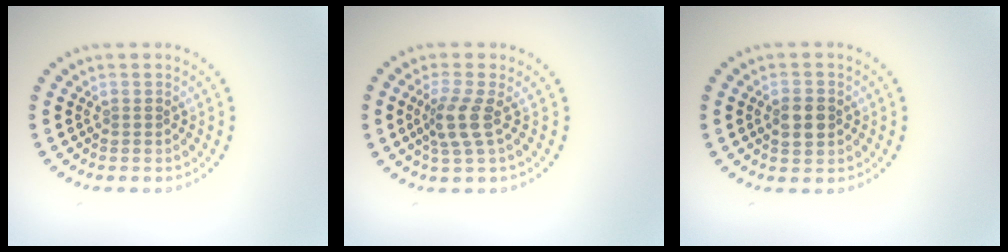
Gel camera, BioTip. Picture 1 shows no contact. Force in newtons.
{"total": 2.7, "press": 2.0, "slide": 1.8}
{"total": 2.9, "press": 2.9, "slide": 0.1}